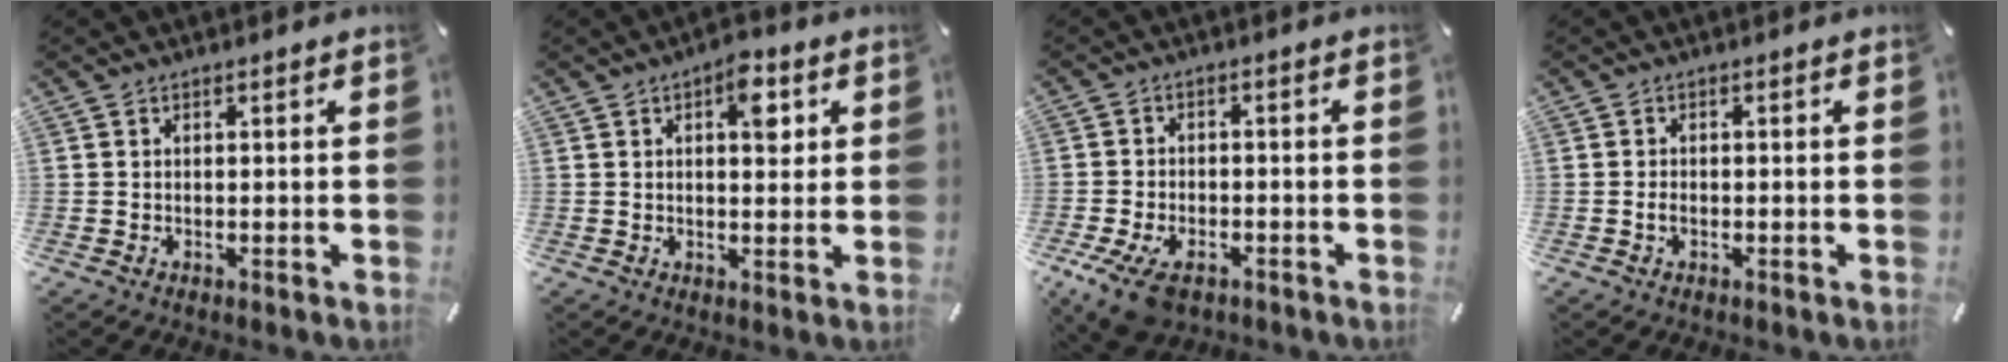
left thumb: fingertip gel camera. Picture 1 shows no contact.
{"total": 6.8, "force": [2.3, 3.7, 5.2], "torque": [-0.044, -0.015, 0.028]}
{"total": 8.0, "force": [-4.4, 4.8, 4.8], "torque": [-0.110, 0.011, -0.080]}
{"total": 1.4, "force": [-0.5, 0.9, 1.0], "torque": [-0.021, 0.002, -0.010]}